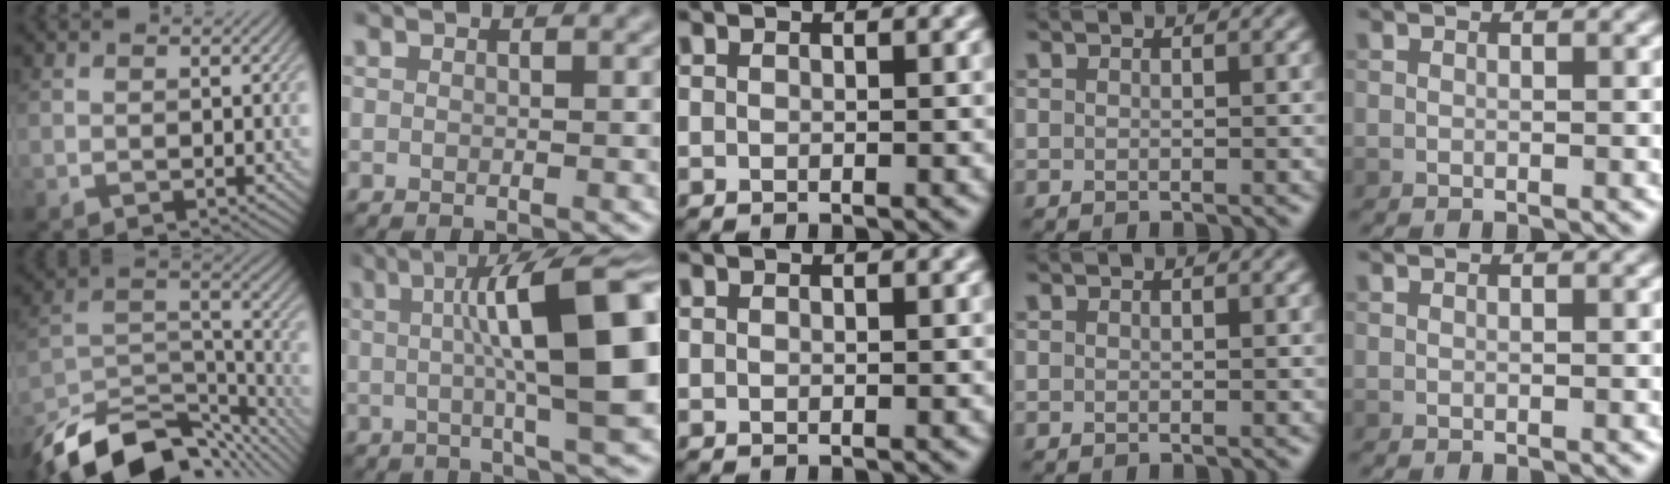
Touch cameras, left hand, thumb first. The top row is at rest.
{"thumb": {"total": 15.2, "force": [-11.9, 6.2, 7.1], "torque": [-0.159, -0.013, -0.194]}, "index": {"total": 12.6, "force": [1.2, 2.9, 12.2], "torque": [-0.153, 0.014, 0.016]}}